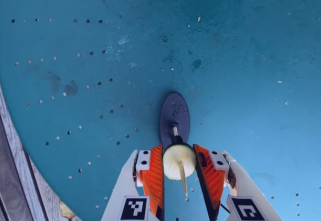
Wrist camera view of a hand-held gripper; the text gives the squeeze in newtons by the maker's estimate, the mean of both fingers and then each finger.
{"total": 12.4, "left": 12.7, "right": 12.2}